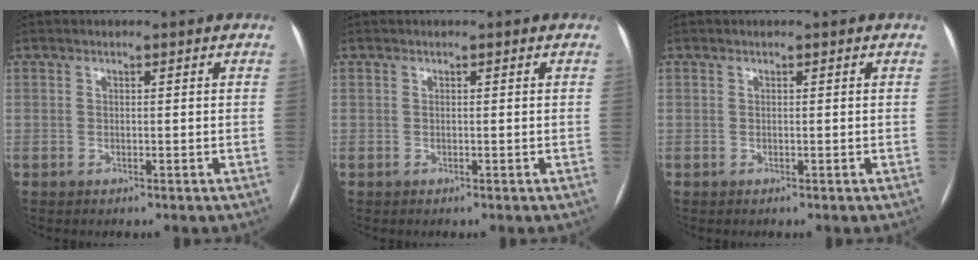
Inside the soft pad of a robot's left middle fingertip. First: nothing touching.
{"total": 0.0}
{"total": 0.0}